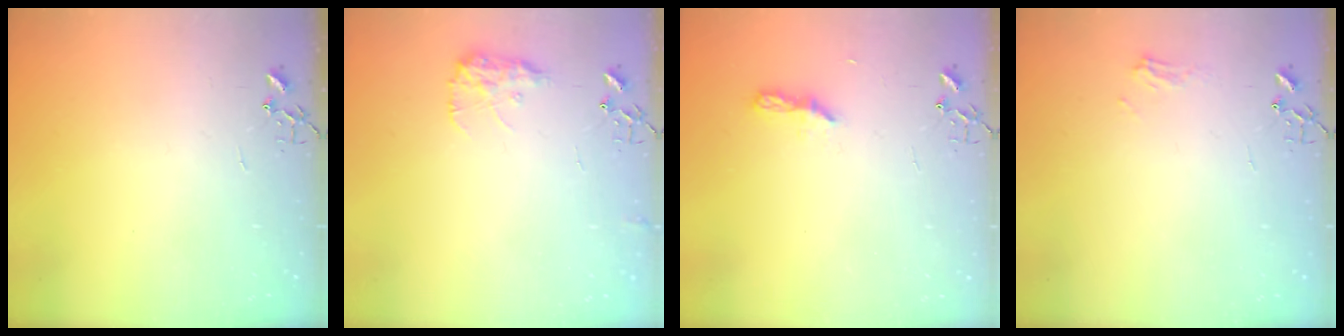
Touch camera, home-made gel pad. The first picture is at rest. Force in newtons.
{"total": 9.8, "press": 9.8, "slide": 0.2}
{"total": 5.9, "press": 5.8, "slide": 0.7}
{"total": 6.7, "press": 6.7, "slide": 0.7}